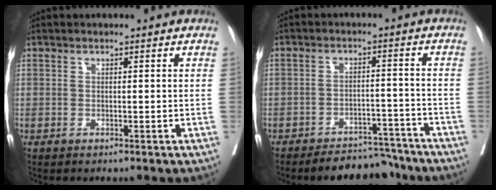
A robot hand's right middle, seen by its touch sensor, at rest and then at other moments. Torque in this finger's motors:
{"motor_torque": [0.27, -0.50, 0.02, -0.01]}